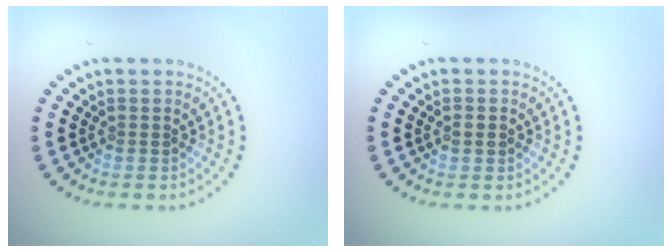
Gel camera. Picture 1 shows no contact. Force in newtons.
{"total": 1.2, "press": 1.2, "slide": 0.1}